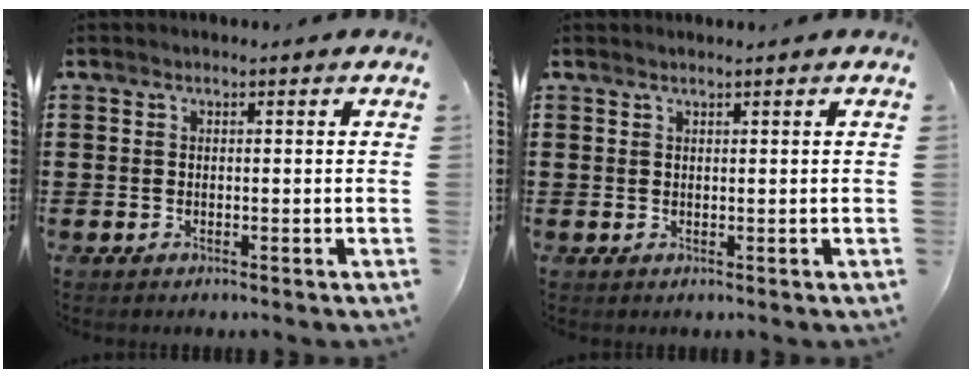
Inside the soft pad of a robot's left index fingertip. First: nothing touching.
{"total": 0.7, "force": [0.5, -0.1, 0.4], "torque": [-0.007, -0.002, 0.011]}